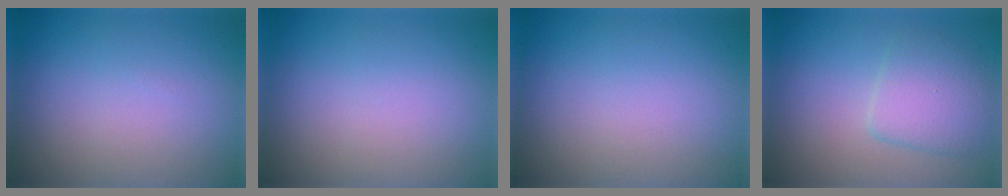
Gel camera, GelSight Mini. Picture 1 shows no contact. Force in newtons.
{"total": 0.0}
{"total": 0.0}
{"total": 3.3, "press": 3.3, "slide": 0.1}